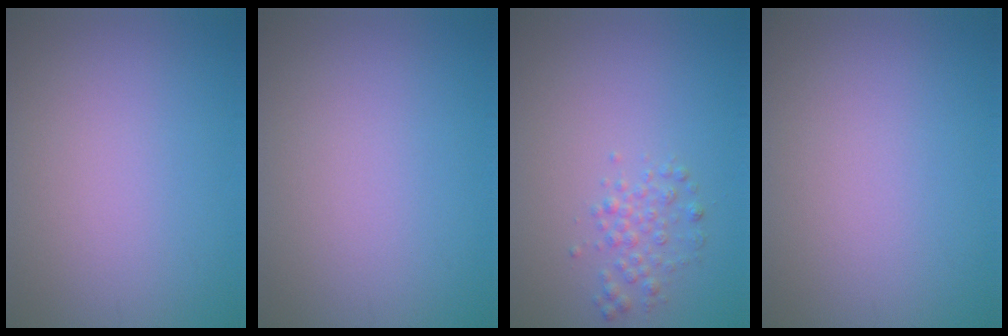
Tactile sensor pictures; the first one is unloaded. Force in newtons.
{"total": 0.0}
{"total": 1.7, "press": 1.7, "slide": 0.0}
{"total": 0.0}